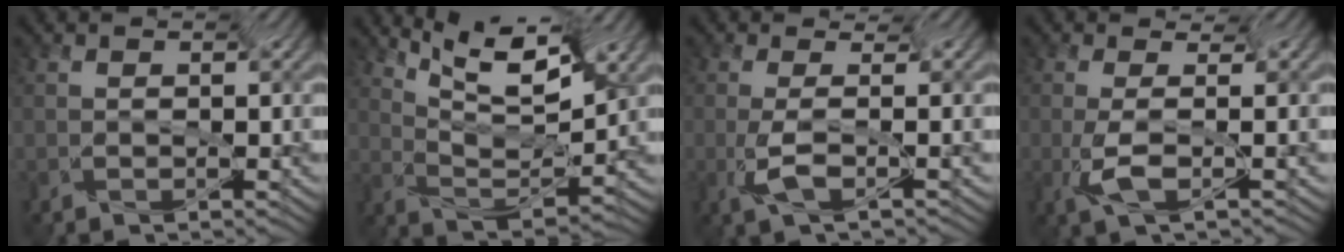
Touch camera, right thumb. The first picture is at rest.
{"total": 7.4, "force": [4.2, 0.8, 6.1], "torque": [-0.122, 0.011, 0.089]}
{"total": 2.6, "force": [-1.5, 0.7, 2.1], "torque": [-0.050, -0.005, -0.026]}
{"total": 3.3, "force": [-1.6, 1.2, 2.7], "torque": [-0.065, -0.005, -0.027]}